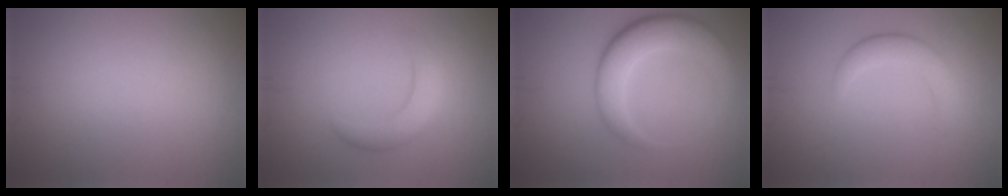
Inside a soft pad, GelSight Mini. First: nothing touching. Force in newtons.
{"total": 2.9, "press": 2.9, "slide": 0.1}
{"total": 6.0, "press": 6.0, "slide": 0.2}
{"total": 2.1, "press": 2.0, "slide": 0.2}